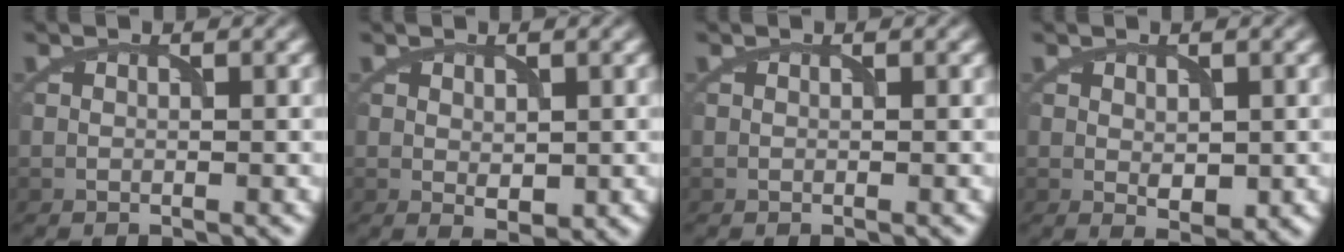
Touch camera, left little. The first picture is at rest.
{"total": 1.7, "force": [0.2, 1.0, 1.4], "torque": [-0.025, -0.008, 0.011]}
{"total": 0.0}
{"total": 2.1, "force": [0.1, 1.2, 1.7], "torque": [-0.028, -0.008, 0.009]}